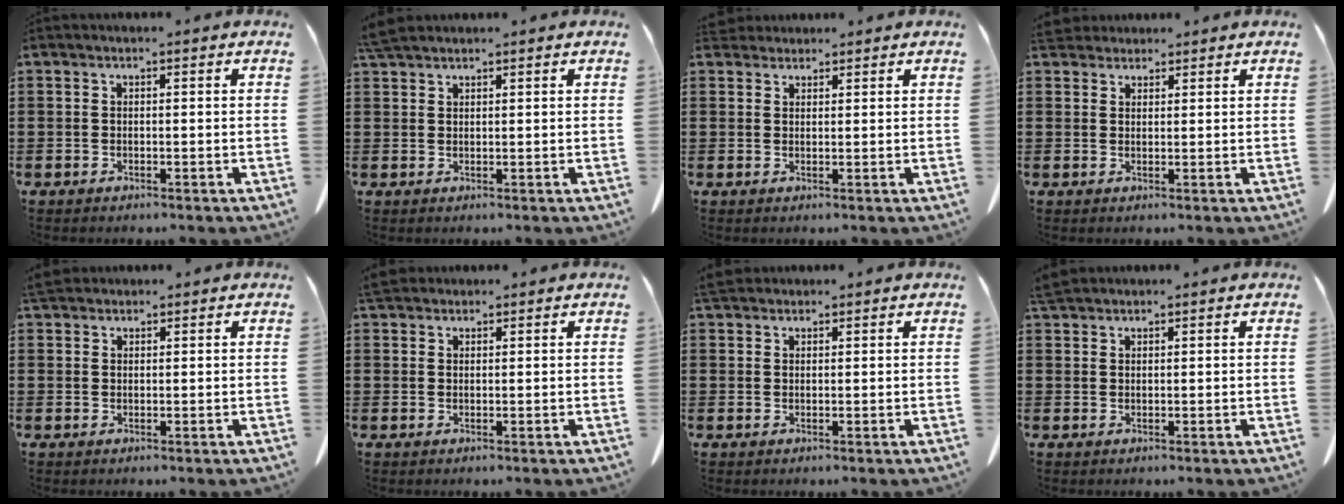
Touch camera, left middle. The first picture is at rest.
{"total": 2.8, "force": [2.5, 0.6, 1.2], "torque": [-0.033, 0.001, 0.050]}
{"total": 2.2, "force": [2.0, 0.8, 0.2], "torque": [-0.010, 0.003, 0.040]}
{"total": 2.8, "force": [2.5, 1.0, 0.5], "torque": [-0.019, -0.001, 0.050]}
{"total": 2.6, "force": [2.3, 0.9, 0.9], "torque": [-0.025, 0.001, 0.046]}
{"total": 2.8, "force": [2.4, 1.0, 1.0], "torque": [-0.027, 0.003, 0.048]}
{"total": 2.7, "force": [2.3, 0.9, 0.9], "torque": [-0.025, 0.002, 0.047]}
{"total": 2.3, "force": [2.1, 0.5, 0.8], "torque": [-0.024, 0.002, 0.042]}